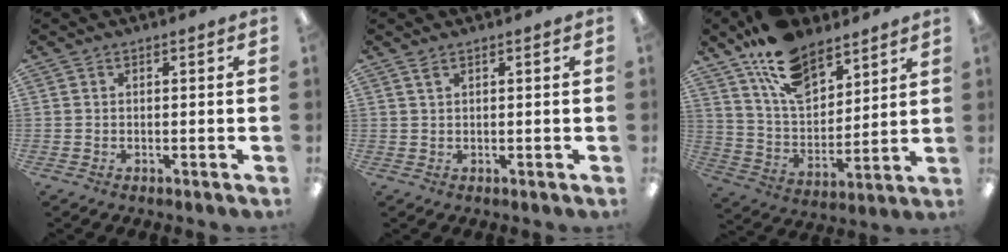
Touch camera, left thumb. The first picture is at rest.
{"total": 1.3, "force": [0.9, 0.4, 0.8], "torque": [-0.020, 0.000, 0.016]}
{"total": 15.9, "force": [11.1, 8.0, 8.0], "torque": [-0.147, -0.056, 0.207]}